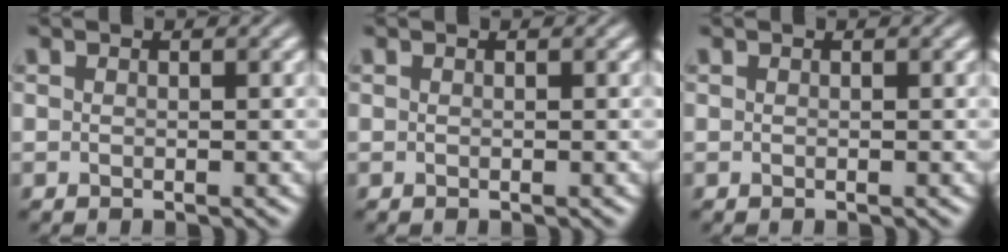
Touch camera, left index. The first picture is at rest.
{"total": 0.0}
{"total": 0.0}